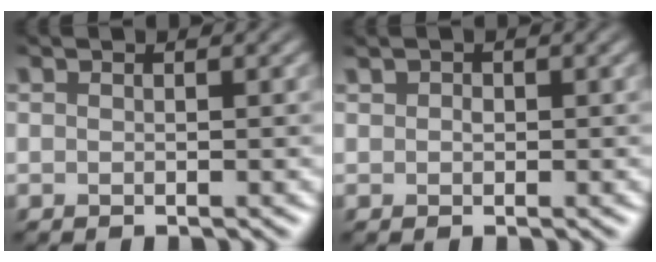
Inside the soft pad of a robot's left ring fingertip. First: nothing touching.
{"total": 0.8, "force": [0.3, 0.6, 0.5], "torque": [-0.007, 0.002, 0.003]}